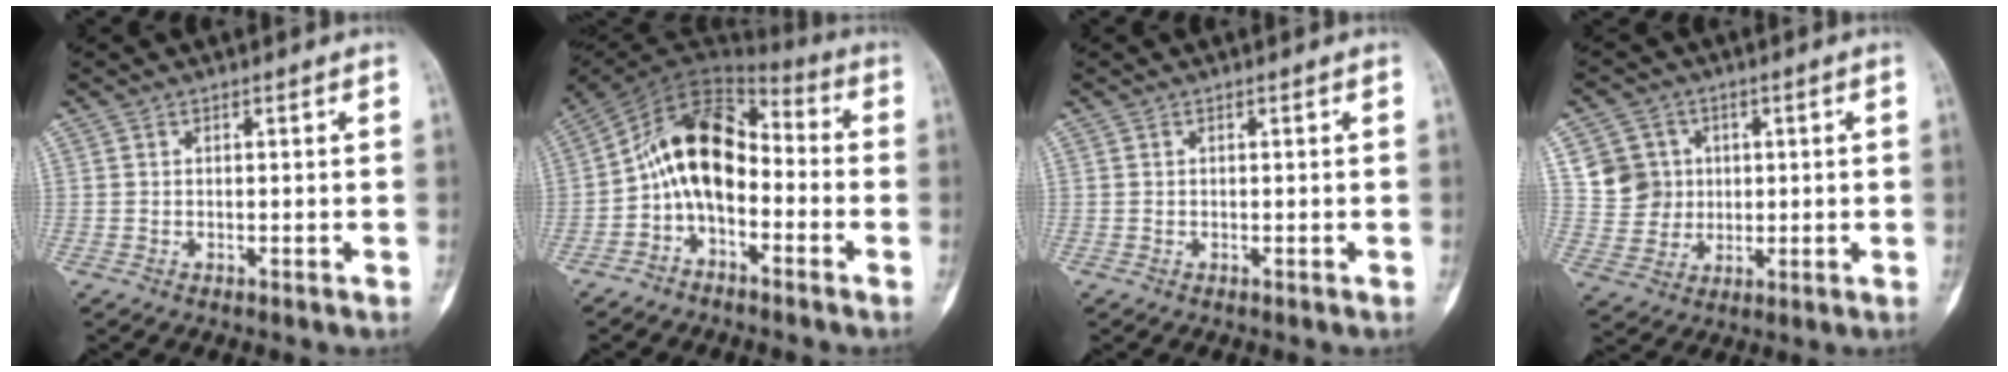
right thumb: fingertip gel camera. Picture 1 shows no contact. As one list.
[{"total": 13.4, "force": [-2.8, 8.5, 9.9], "torque": [-0.156, 0.075, -0.062]}, {"total": 0.0}, {"total": 8.5, "force": [2.2, 8.0, 1.9], "torque": [-0.001, -0.004, 0.045]}]